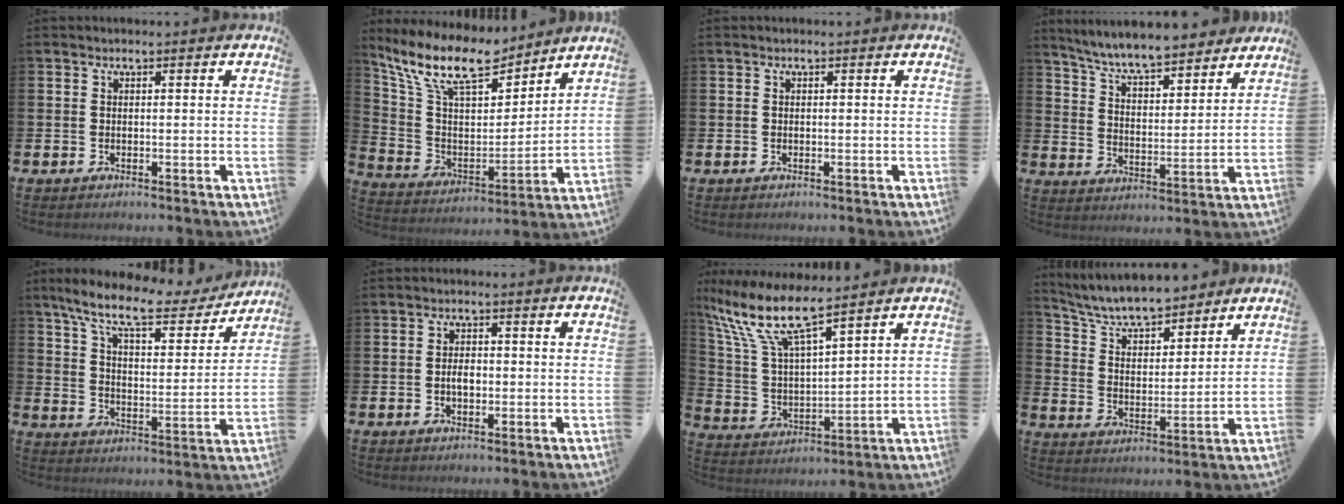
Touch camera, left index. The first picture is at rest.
{"total": 12.1, "force": [10.3, 3.7, 5.1], "torque": [-0.144, -0.059, 0.182]}
{"total": 0.0}
{"total": 7.8, "force": [7.4, 1.0, 2.3], "torque": [-0.078, -0.050, 0.130]}
{"total": 10.4, "force": [8.8, 2.4, 4.9], "torque": [-0.118, -0.053, 0.146]}
{"total": 2.5, "force": [-0.3, 1.4, 2.0], "torque": [-0.019, -0.002, -0.011]}
{"total": 10.3, "force": [8.4, 1.8, 5.6], "torque": [-0.144, -0.041, 0.145]}
{"total": 7.6, "force": [7.0, 1.8, 2.2], "torque": [-0.067, -0.045, 0.122]}